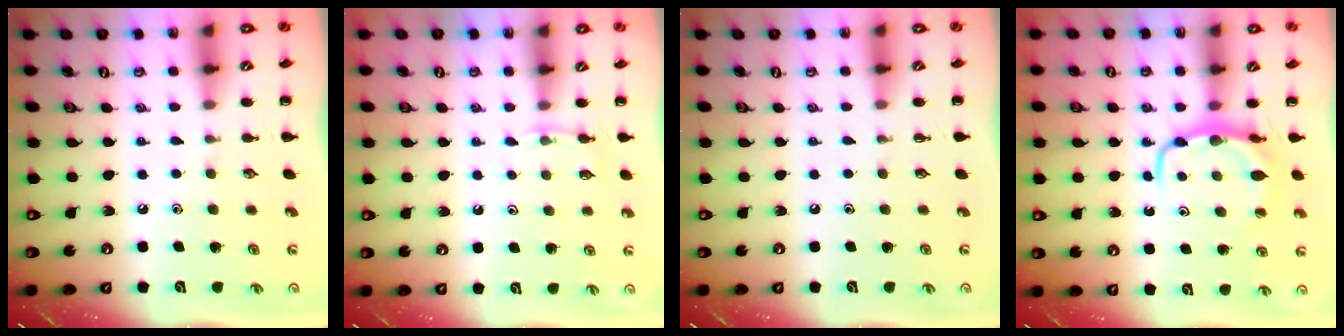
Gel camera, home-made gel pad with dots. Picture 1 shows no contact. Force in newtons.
{"total": 3.3, "press": 3.1, "slide": 1.2}
{"total": 0.0}
{"total": 6.6, "press": 6.5, "slide": 0.8}